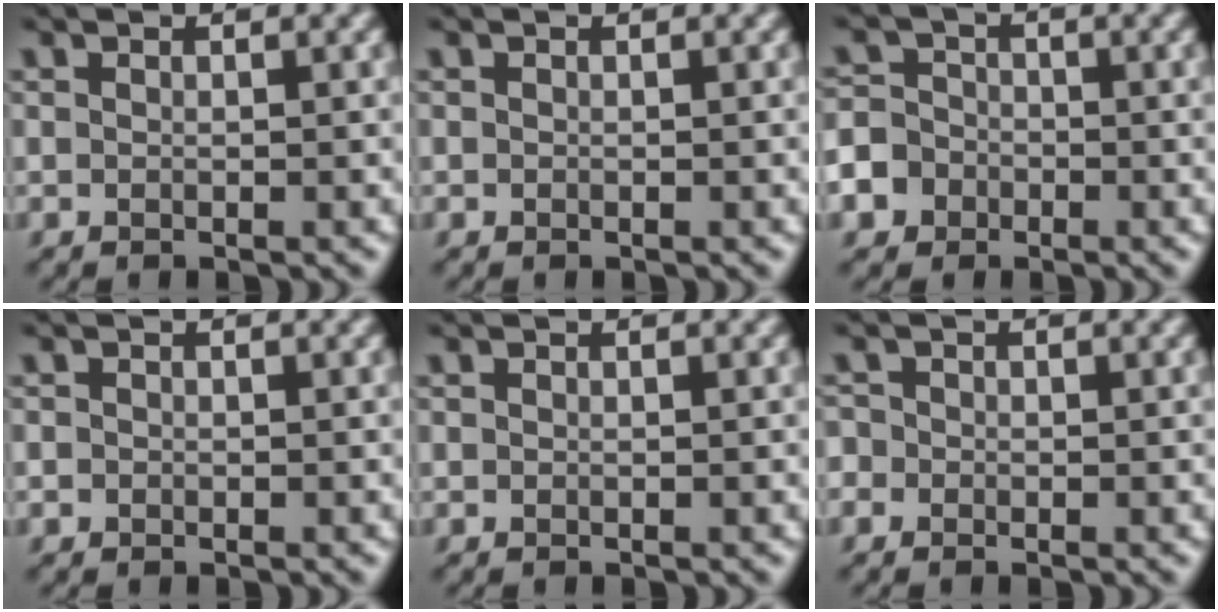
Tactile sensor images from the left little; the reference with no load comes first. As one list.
[{"total": 0.0}, {"total": 7.4, "force": [-3.8, 6.1, 1.7], "torque": [-0.047, -0.019, -0.089]}, {"total": 0.5, "force": [-0.2, 0.5, 0.1], "torque": [0.002, -0.002, -0.007]}, {"total": 0.0}, {"total": 1.5, "force": [-0.3, 1.4, 0.4], "torque": [-0.002, 0.011, -0.015]}]